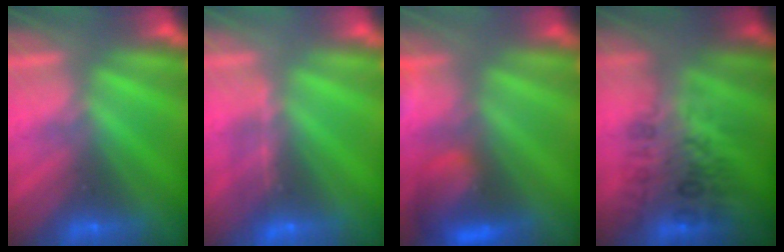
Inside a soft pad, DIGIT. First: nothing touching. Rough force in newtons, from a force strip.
{"total": 1.1}
{"total": 7.2}
{"total": 2.7}